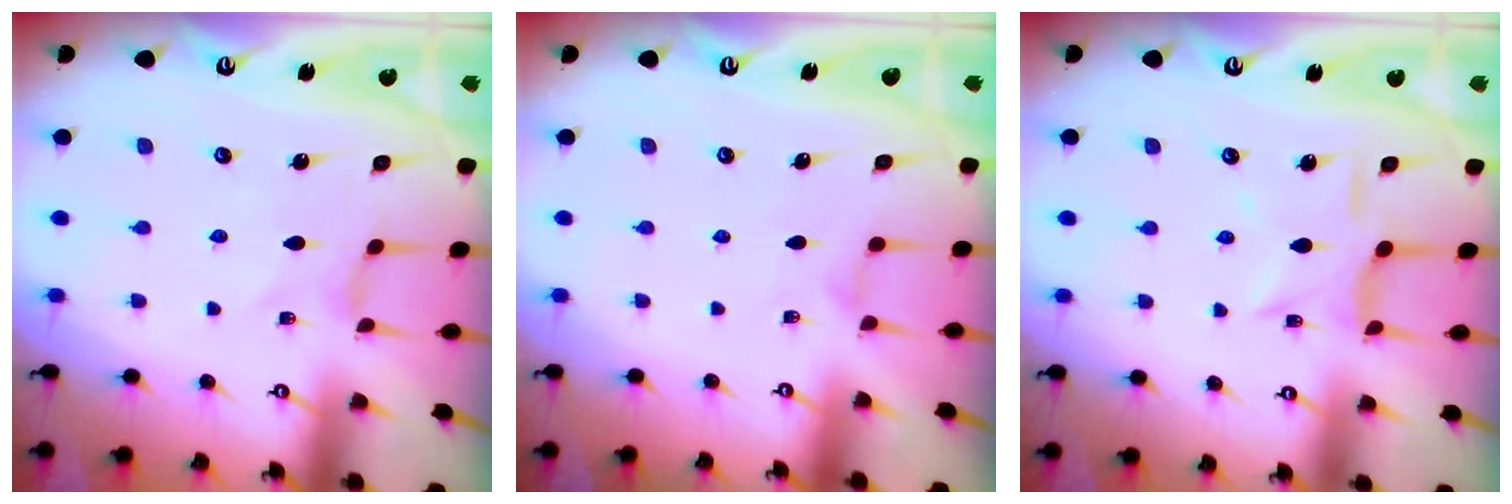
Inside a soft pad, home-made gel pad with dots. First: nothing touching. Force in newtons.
{"total": 0.0}
{"total": 6.7, "press": 6.6, "slide": 0.7}